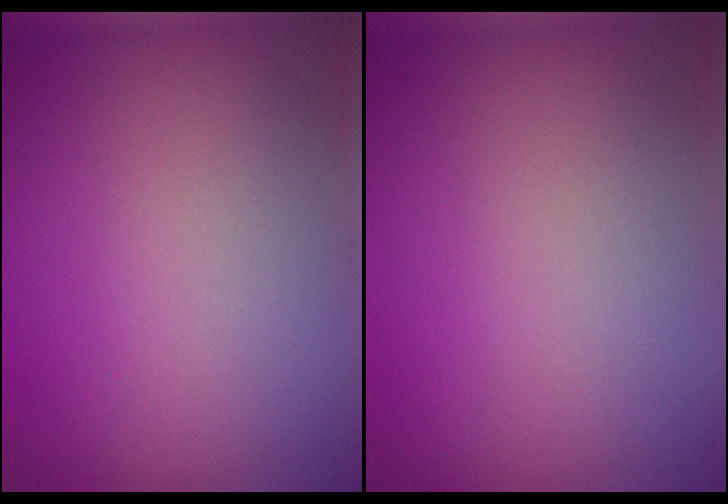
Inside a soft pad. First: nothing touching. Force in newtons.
{"total": 0.0}